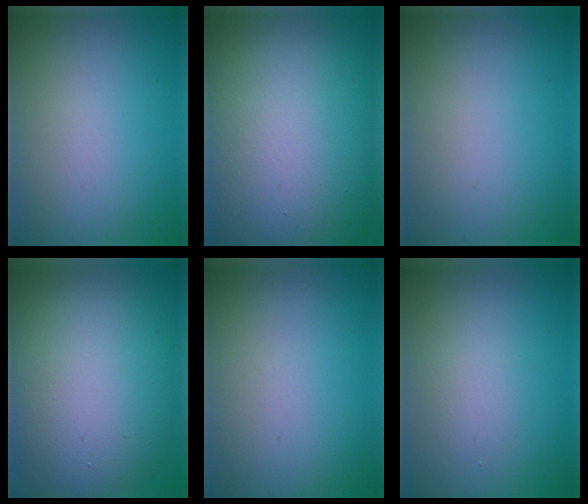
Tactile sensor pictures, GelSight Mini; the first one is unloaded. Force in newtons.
{"total": 18.9, "press": 18.9, "slide": 0.9}
{"total": 0.0}
{"total": 12.3, "press": 12.3, "slide": 0.9}
{"total": 0.0}
{"total": 1.4, "press": 1.4, "slide": 0.1}